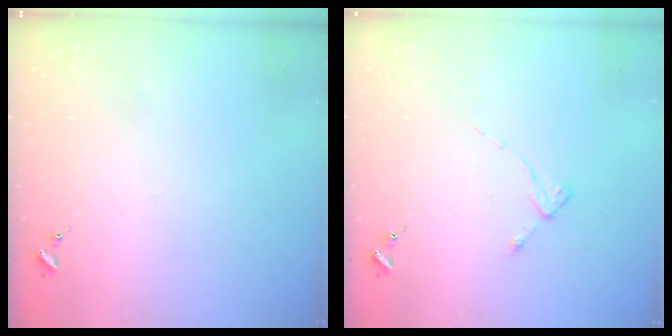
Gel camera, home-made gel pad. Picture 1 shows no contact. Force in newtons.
{"total": 2.5, "press": 2.5, "slide": 0.3}